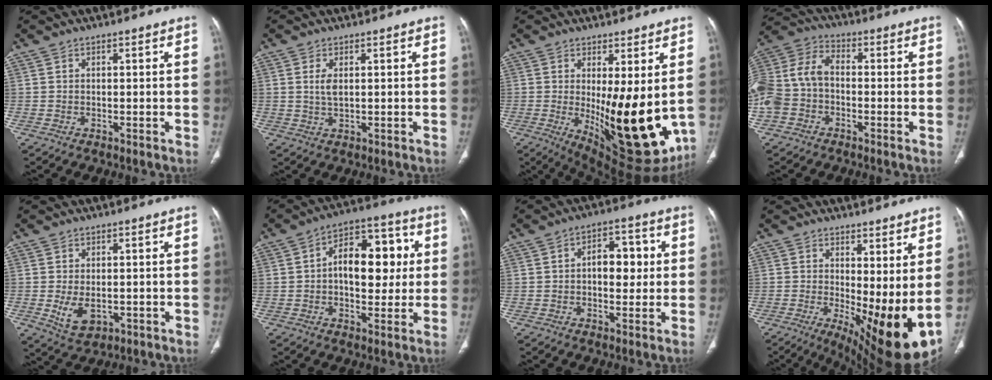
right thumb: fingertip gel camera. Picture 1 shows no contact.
{"total": 3.0, "force": [0.7, 1.3, 2.6], "torque": [-0.056, -0.004, 0.018]}
{"total": 19.6, "force": [-1.0, 6.8, 18.4], "torque": [-0.251, -0.045, 0.011]}
{"total": 13.2, "force": [-2.1, 9.9, 8.5], "torque": [-0.187, 0.038, -0.048]}
{"total": 5.5, "force": [-0.9, 3.5, 4.1], "torque": [-0.070, -0.009, -0.003]}
{"total": 15.0, "force": [1.5, 8.7, 12.0], "torque": [-0.142, 0.026, 0.017]}
{"total": 7.7, "force": [0.7, 4.6, 6.1], "torque": [-0.061, 0.013, 0.008]}
{"total": 15.4, "force": [0.5, 5.5, 14.4], "torque": [-0.215, -0.033, 0.024]}